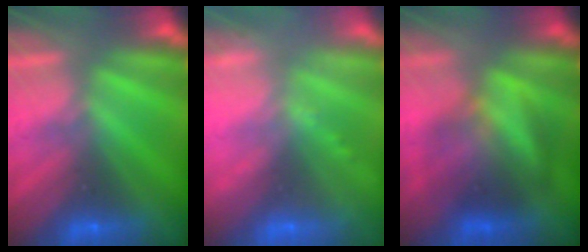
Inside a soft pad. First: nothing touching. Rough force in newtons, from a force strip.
{"total": 2.4}
{"total": 4.6}